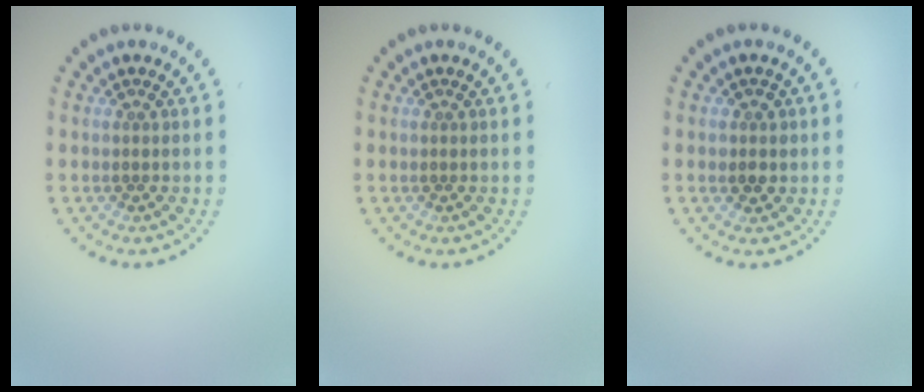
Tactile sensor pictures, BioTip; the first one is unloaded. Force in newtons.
{"total": 0.0}
{"total": 1.5, "press": 1.4, "slide": 0.4}